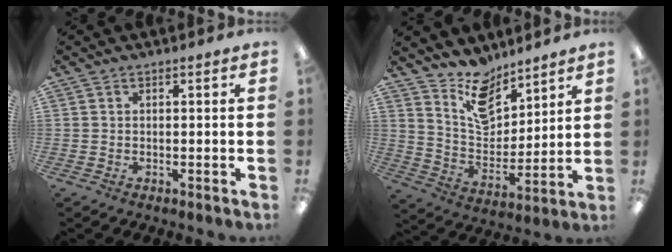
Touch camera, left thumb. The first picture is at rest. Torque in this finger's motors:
{"motor_torque": [0.35, 0.20, -0.17, -0.41, 0.16]}